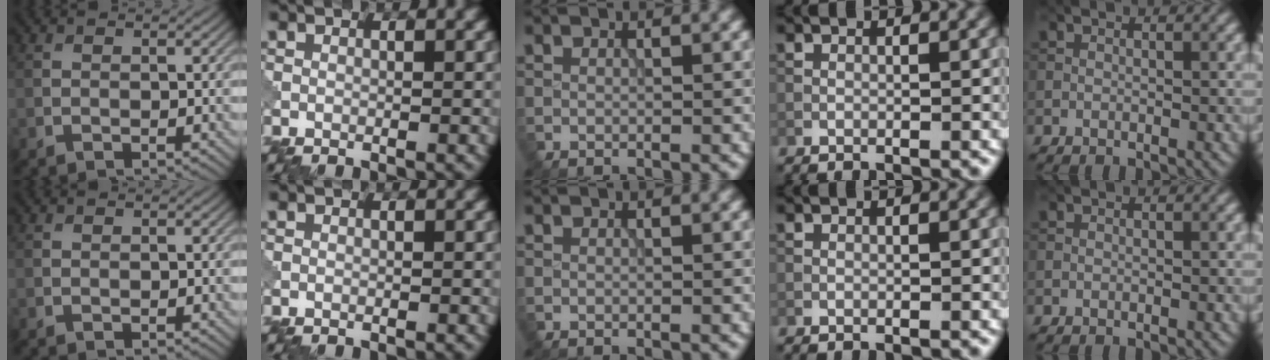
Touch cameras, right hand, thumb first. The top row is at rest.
{}